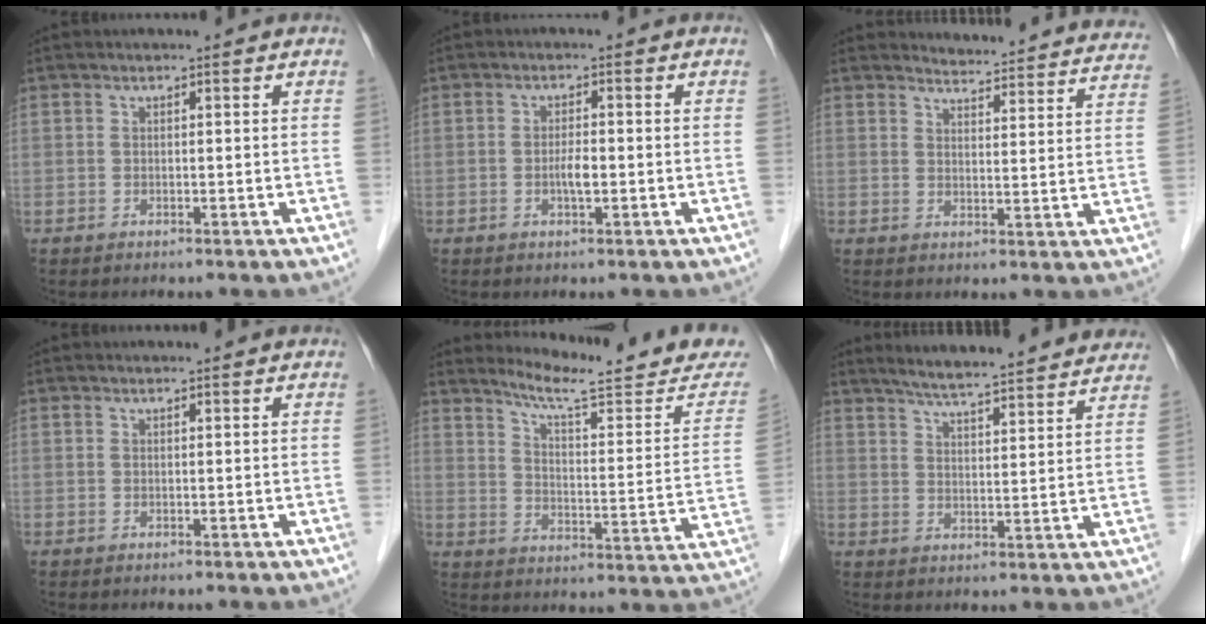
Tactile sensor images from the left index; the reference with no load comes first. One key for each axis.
{"total": 2.3, "fx": -0.7, "fy": 0.4, "fz": 2.1, "tx": -0.041, "ty": 0.000, "tz": -0.012}
{"total": 17.6, "fx": 17.3, "fy": 2.1, "fz": 2.5, "tx": -0.011, "ty": -0.066, "tz": 0.177}
{"total": 0.7, "fx": 0.7, "fy": 0.0, "fz": 0.1, "tx": -0.009, "ty": 0.003, "tz": 0.009}
{"total": 17.7, "fx": 16.2, "fy": 1.5, "fz": 7.2, "tx": -0.102, "ty": -0.064, "tz": 0.205}
{"total": 18.9, "fx": 17.2, "fy": 1.7, "fz": 7.6, "tx": -0.108, "ty": 0.009, "tz": 0.223}